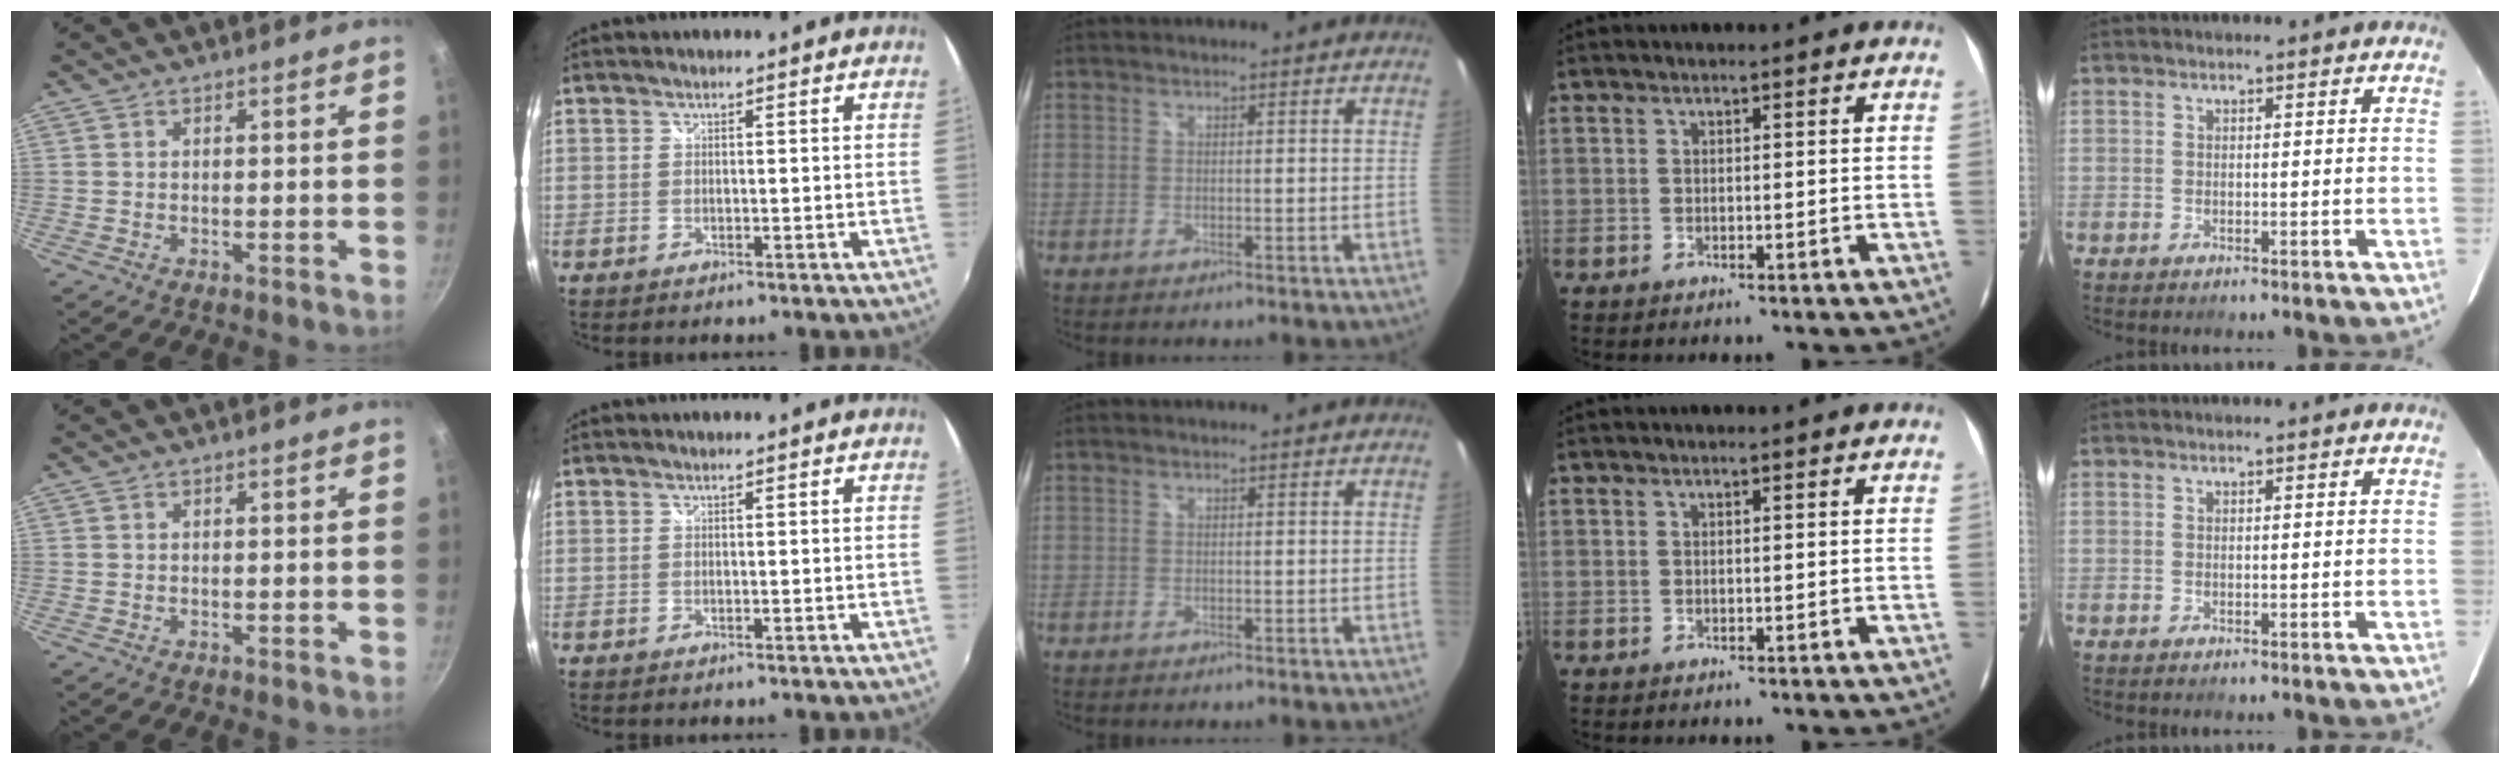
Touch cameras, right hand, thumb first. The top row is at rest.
{}